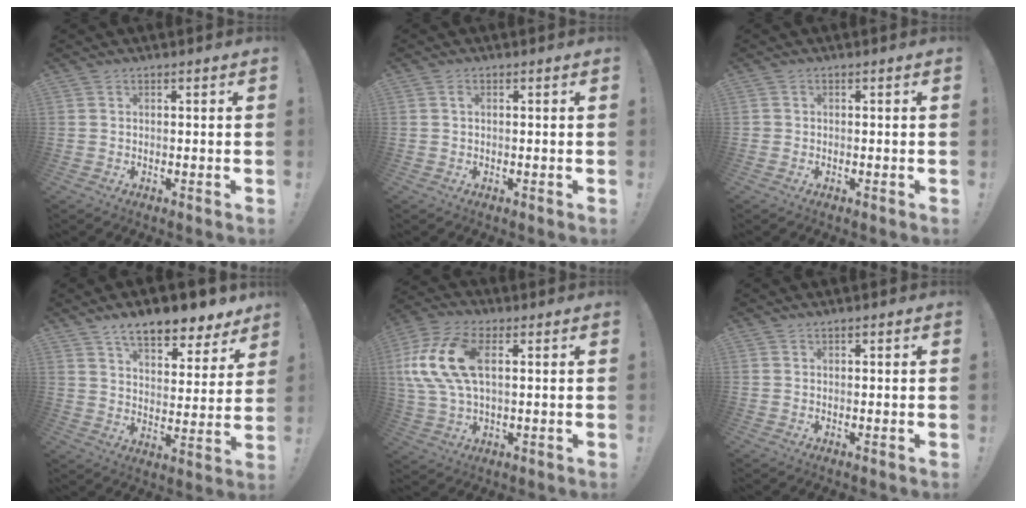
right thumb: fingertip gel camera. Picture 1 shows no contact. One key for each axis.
{"total": 0.7, "fx": 0.1, "fy": 0.4, "fz": 0.6, "tx": -0.016, "ty": 0.003, "tz": 0.002}
{"total": 0.7, "fx": 0.0, "fy": 0.7, "fz": 0.2, "tx": -0.007, "ty": 0.004, "tz": 0.001}
{"total": 12.6, "fx": 9.6, "fy": 4.7, "fz": 6.7, "tx": -0.100, "ty": -0.069, "tz": 0.167}
{"total": 16.7, "fx": 3.6, "fy": 9.2, "fz": 13.5, "tx": -0.277, "ty": -0.002, "tz": 0.065}
{"total": 0.6, "fx": 0.5, "fy": 0.2, "fz": 0.2, "tx": 0.001, "ty": -0.002, "tz": 0.009}